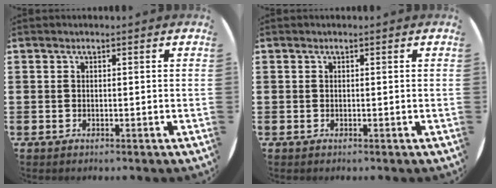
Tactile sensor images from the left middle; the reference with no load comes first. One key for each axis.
{"total": 0.0}